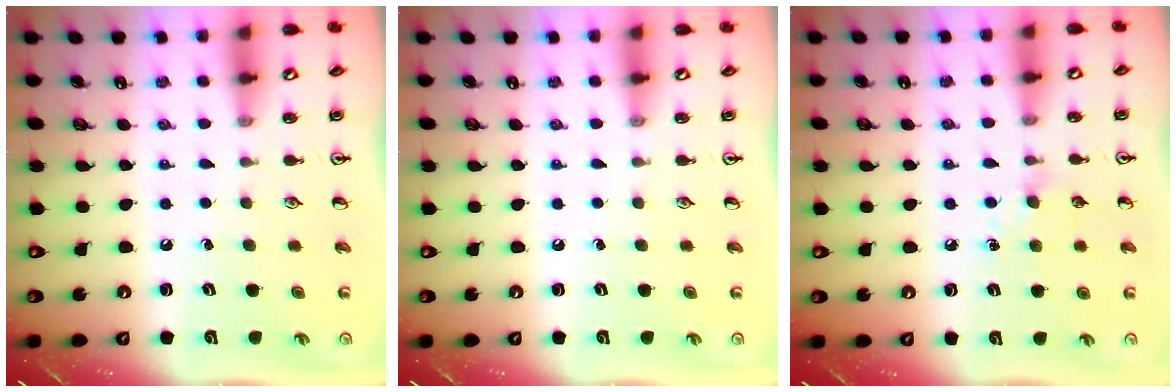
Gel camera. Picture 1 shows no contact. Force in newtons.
{"total": 0.0}
{"total": 5.5, "press": 5.5, "slide": 0.4}